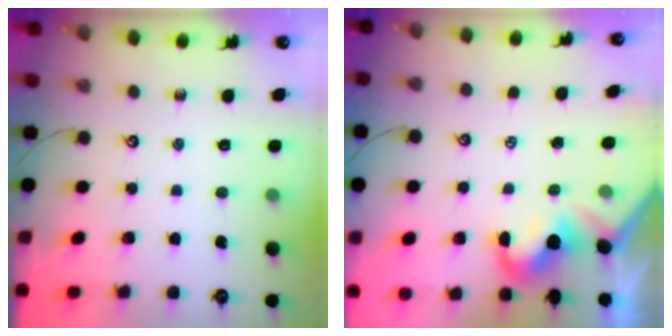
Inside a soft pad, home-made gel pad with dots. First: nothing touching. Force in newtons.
{"total": 1.8, "press": 1.6, "slide": 0.8}